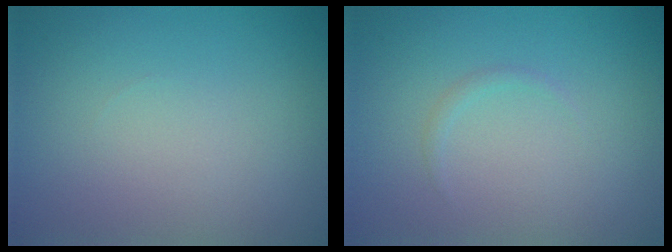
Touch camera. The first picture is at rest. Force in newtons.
{"total": 0.5, "press": 0.5, "slide": 0.0}